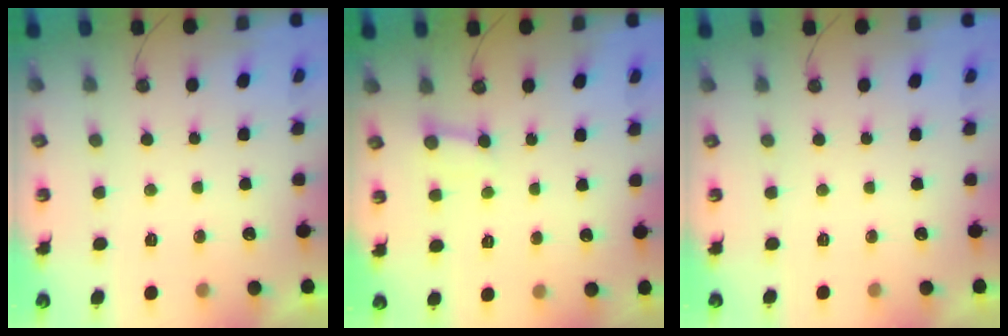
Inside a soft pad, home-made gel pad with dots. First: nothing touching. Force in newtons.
{"total": 2.3, "press": 2.3, "slide": 0.1}
{"total": 0.0}